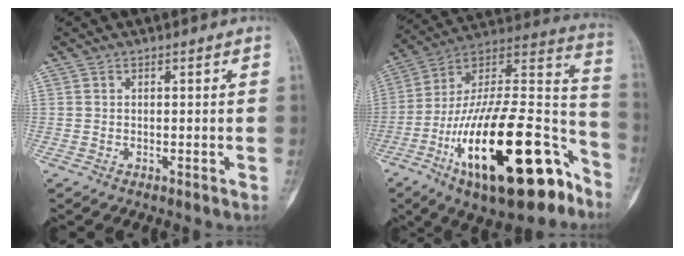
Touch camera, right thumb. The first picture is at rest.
{"total": 33.3, "force": [-15.8, 12.8, 26.4], "torque": [-0.401, 0.078, -0.254]}